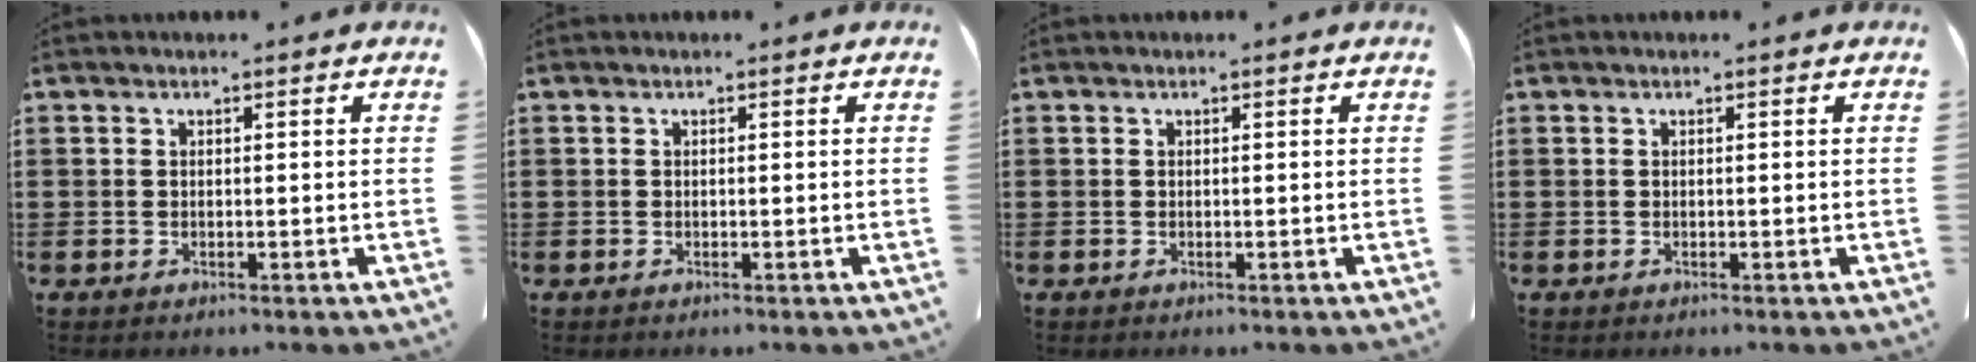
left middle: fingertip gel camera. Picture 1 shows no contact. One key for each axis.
{"total": 0.0}
{"total": 0.0}
{"total": 0.0}